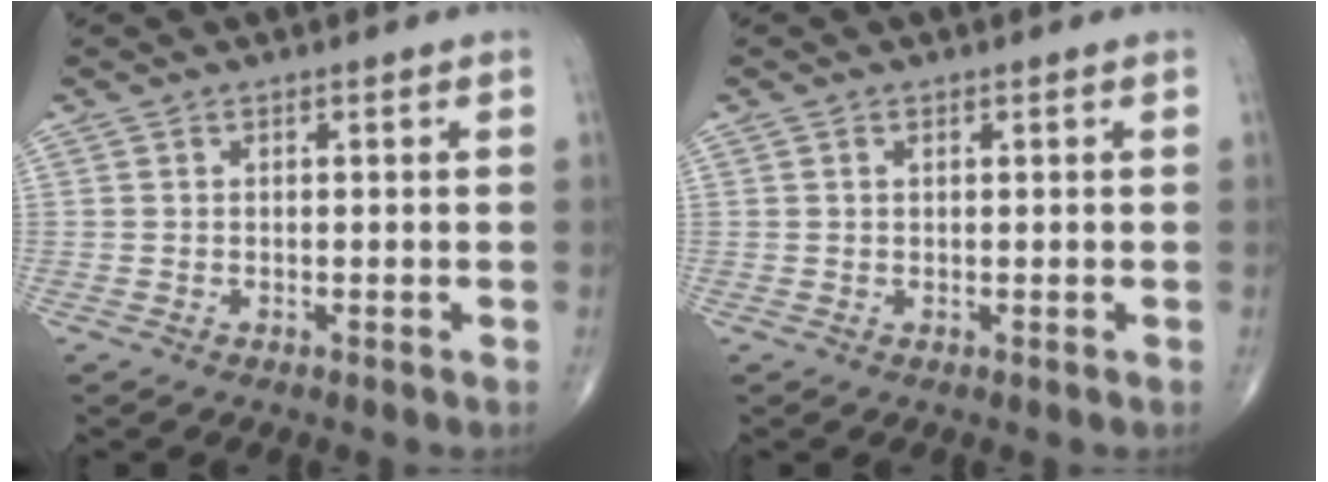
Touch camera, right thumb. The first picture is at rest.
{"total": 0.6, "force": [0.2, 0.4, 0.4], "torque": [-0.009, 0.002, 0.005]}